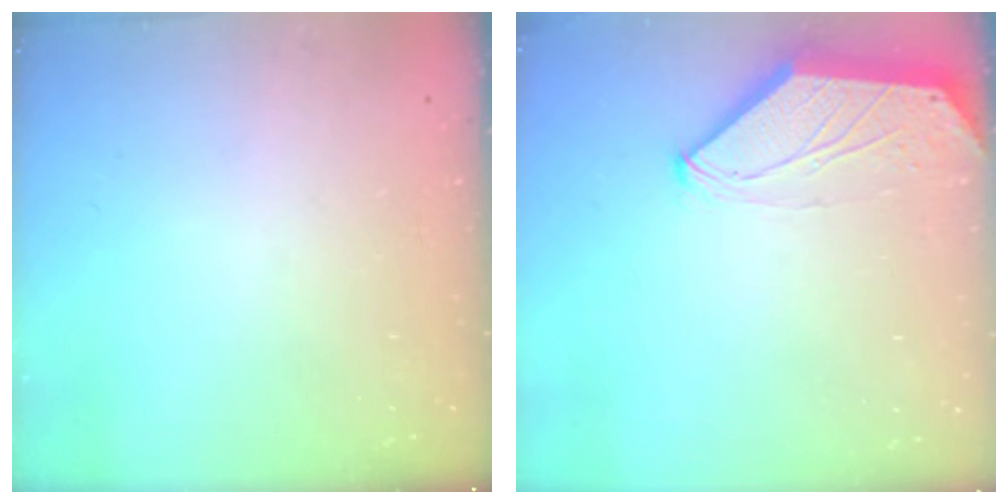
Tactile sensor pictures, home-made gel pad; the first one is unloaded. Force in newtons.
{"total": 0.0}